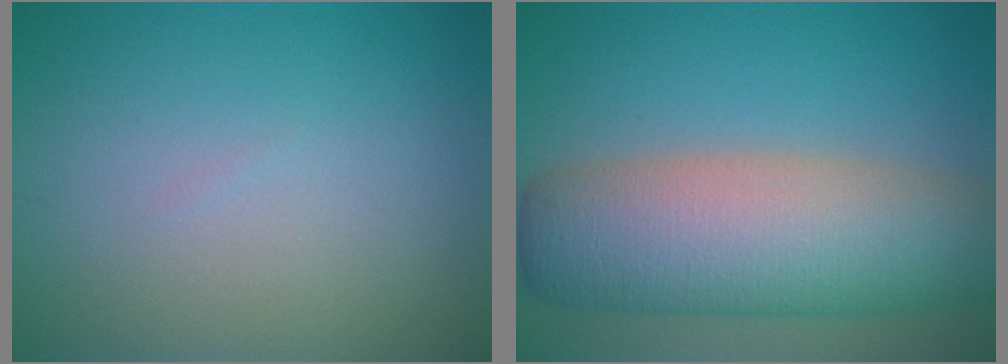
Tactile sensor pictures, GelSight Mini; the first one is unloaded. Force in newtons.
{"total": 11.3, "press": 11.3, "slide": 0.2}